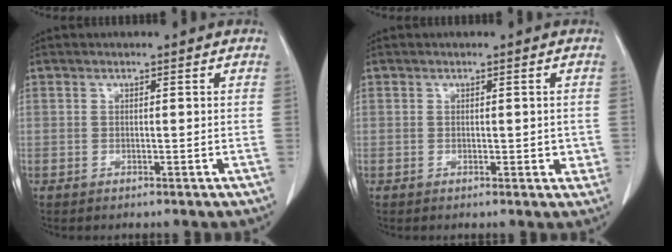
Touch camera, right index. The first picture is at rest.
{"total": 2.5, "force": [-0.1, 1.5, 2.0], "torque": [-0.017, 0.000, 0.002]}